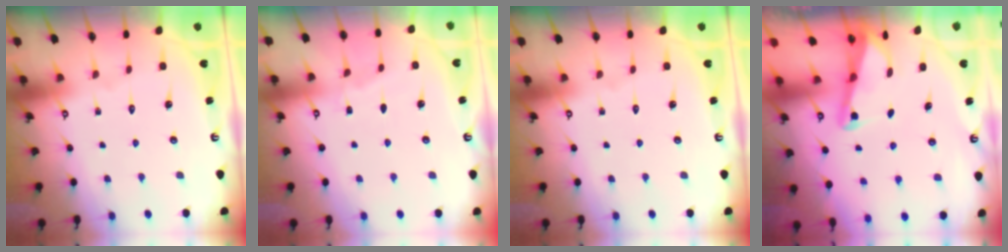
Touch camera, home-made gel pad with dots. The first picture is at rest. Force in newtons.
{"total": 3.1, "press": 3.1, "slide": 0.4}
{"total": 0.0}
{"total": 2.3, "press": 2.3, "slide": 0.3}